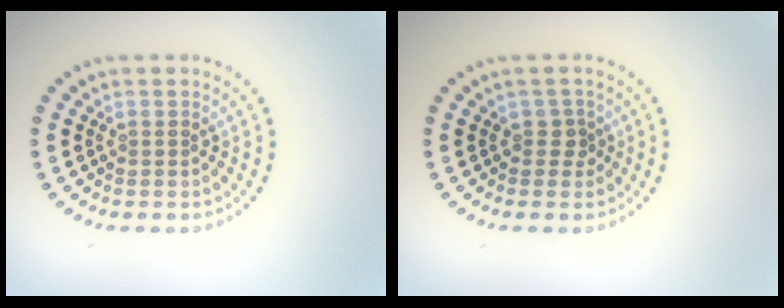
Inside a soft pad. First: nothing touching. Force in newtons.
{"total": 1.2, "press": 1.0, "slide": 0.7}